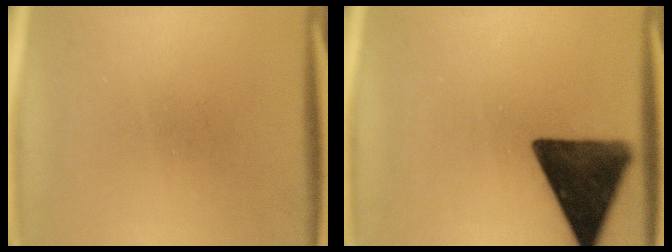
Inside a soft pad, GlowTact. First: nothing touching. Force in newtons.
{"total": 14.5}